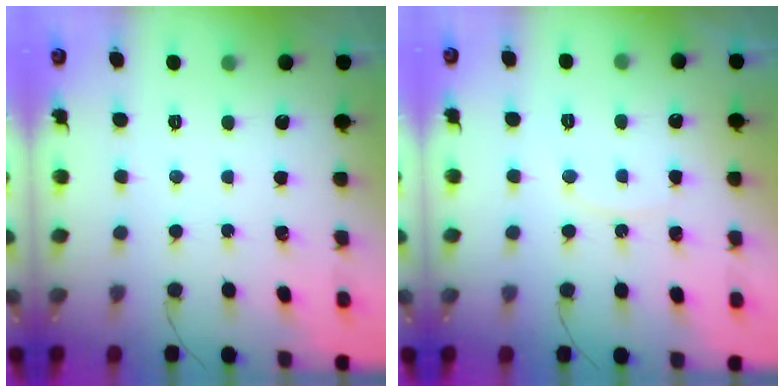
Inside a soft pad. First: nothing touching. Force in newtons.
{"total": 5.9, "press": 5.9, "slide": 0.5}